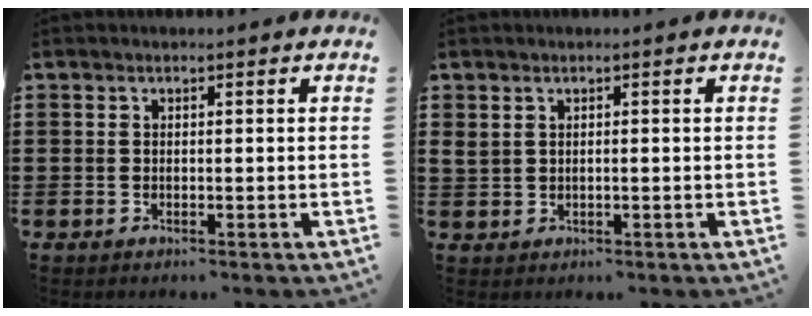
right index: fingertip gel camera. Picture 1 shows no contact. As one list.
[{"total": 1.0, "force": [0.4, 0.4, 0.8], "torque": [-0.019, 0.002, 0.006]}]